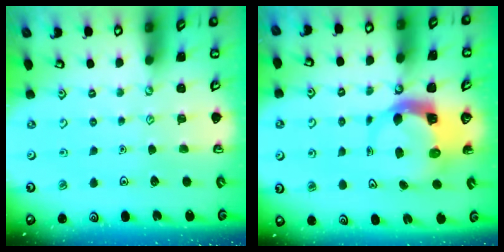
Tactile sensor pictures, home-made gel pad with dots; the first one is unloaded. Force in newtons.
{"total": 5.6, "press": 5.5, "slide": 0.6}